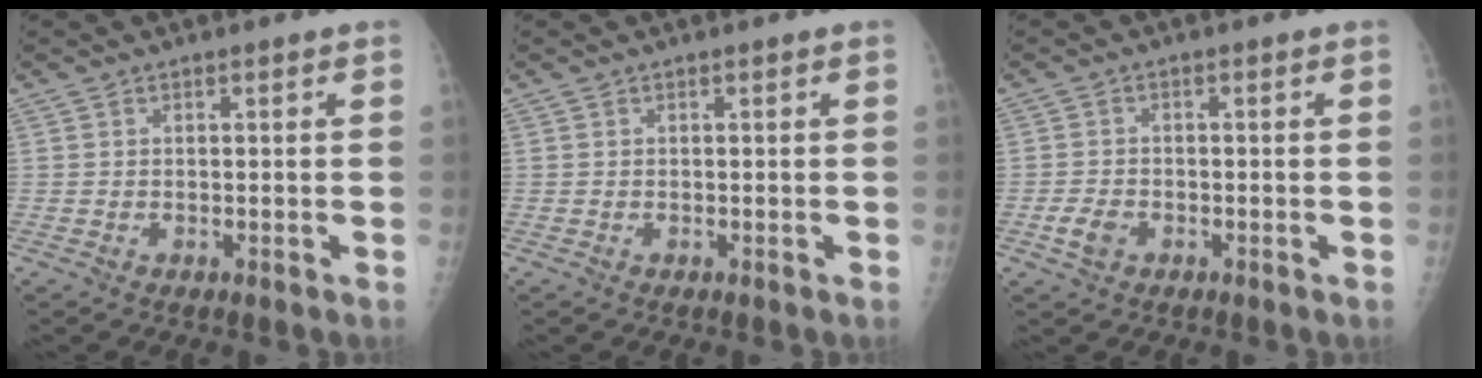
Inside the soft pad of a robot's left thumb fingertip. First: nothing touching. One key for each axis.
{"total": 0.0}
{"total": 3.4, "fx": -1.4, "fy": 2.4, "fz": 1.9, "tx": -0.034, "ty": 0.003, "tz": -0.024}